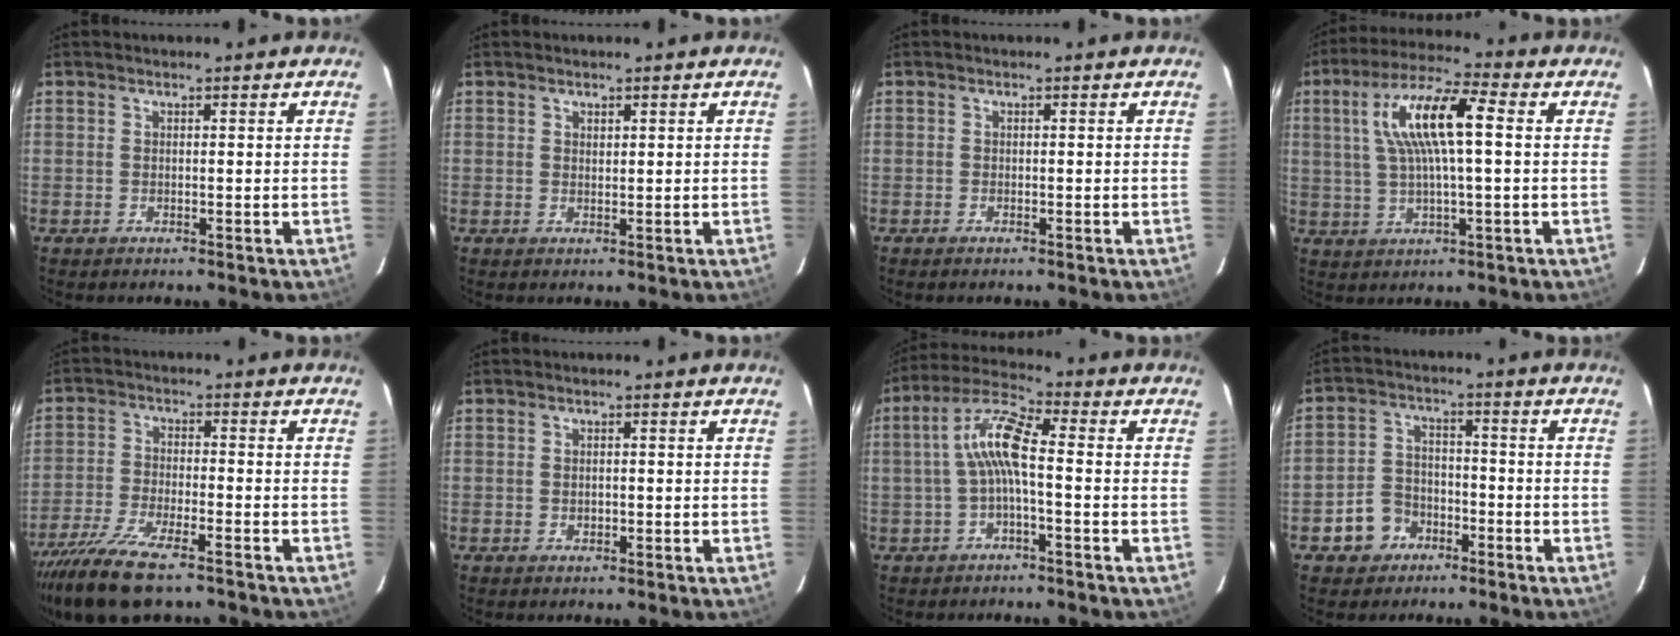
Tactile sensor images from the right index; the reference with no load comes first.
{"total": 0.7, "force": [0.5, 0.4, 0.2], "torque": [-0.003, 0.002, 0.009]}
{"total": 0.6, "force": [-0.5, 0.1, 0.3], "torque": [-0.006, -0.001, -0.010]}
{"total": 12.5, "force": [2.3, 2.5, 12.1], "torque": [-0.228, 0.020, 0.042]}
{"total": 13.9, "force": [-10.6, 3.5, 8.3], "torque": [-0.188, -0.045, -0.196]}
{"total": 1.1, "force": [-0.2, 0.9, 0.7], "torque": [-0.011, 0.002, -0.002]}
{"total": 8.2, "force": [-0.8, 1.7, 7.9], "torque": [-0.174, 0.022, -0.017]}
{"total": 7.0, "force": [-3.8, 5.6, 1.9], "torque": [-0.060, 0.026, -0.055]}